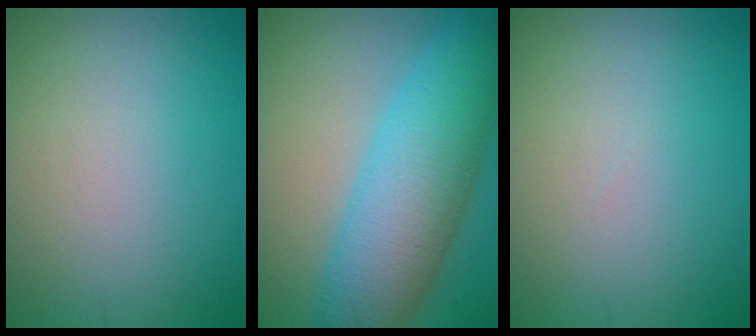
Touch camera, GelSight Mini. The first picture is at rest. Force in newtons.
{"total": 9.4, "press": 9.4, "slide": 0.3}
{"total": 0.0}